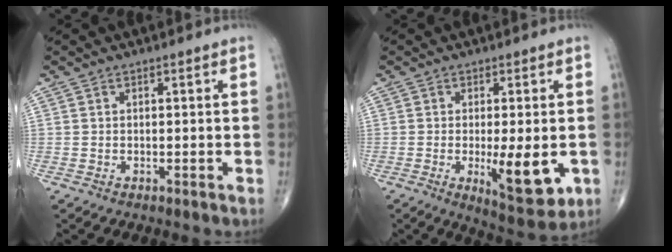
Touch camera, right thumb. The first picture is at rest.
{"total": 10.6, "force": [-2.2, 3.4, 9.8], "torque": [-0.132, -0.023, -0.023]}